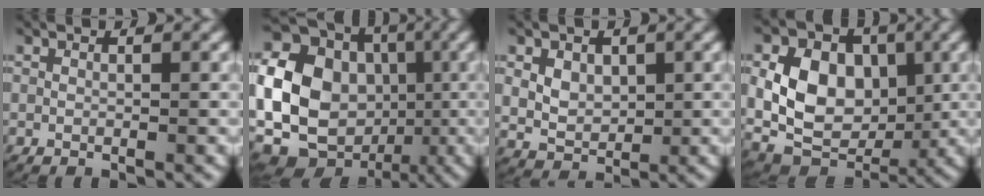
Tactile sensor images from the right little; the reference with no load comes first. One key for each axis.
{"total": 18.9, "fx": -1.5, "fy": 16.4, "fz": 9.2, "tx": -0.228, "ty": -0.050, "tz": -0.023}
{"total": 4.0, "fx": 0.5, "fy": 3.3, "fz": 2.2, "tx": -0.056, "ty": -0.019, "tz": 0.023}
{"total": 10.6, "fx": 0.0, "fy": 8.0, "fz": 7.0, "tx": -0.137, "ty": -0.027, "tz": 0.009}